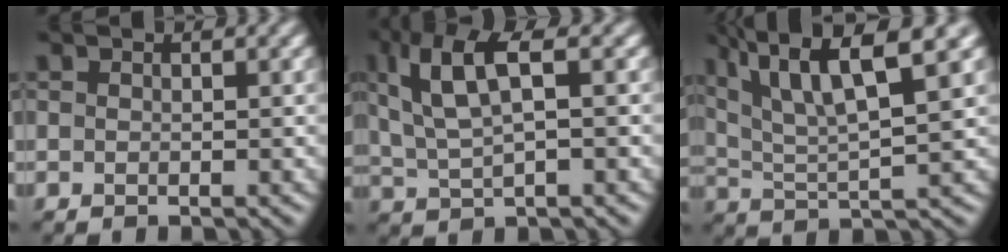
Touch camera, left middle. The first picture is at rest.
{"total": 6.9, "force": [2.1, 2.5, 6.1], "torque": [-0.139, 0.010, 0.041]}
{"total": 9.6, "force": [5.6, 1.9, 7.6], "torque": [-0.137, 0.018, 0.094]}